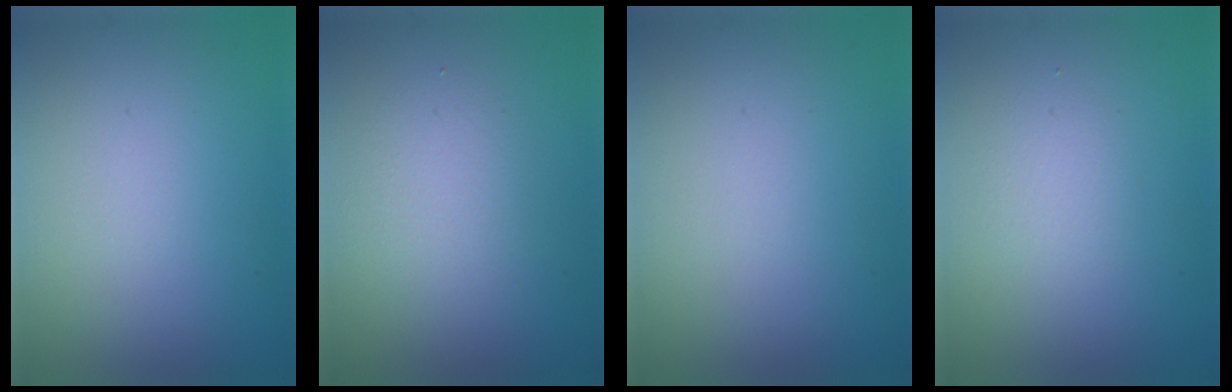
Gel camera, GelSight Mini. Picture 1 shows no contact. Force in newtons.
{"total": 2.2, "press": 2.2, "slide": 0.1}
{"total": 0.0}
{"total": 1.2, "press": 1.2, "slide": 0.0}